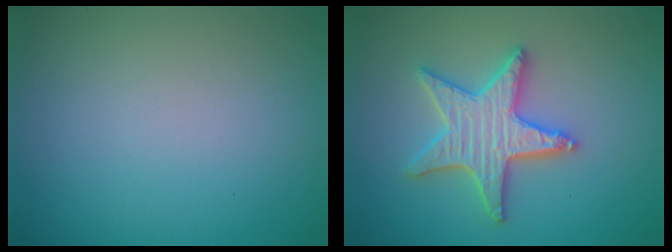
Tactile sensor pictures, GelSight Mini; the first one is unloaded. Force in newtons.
{"total": 4.5, "press": 4.4, "slide": 0.8}